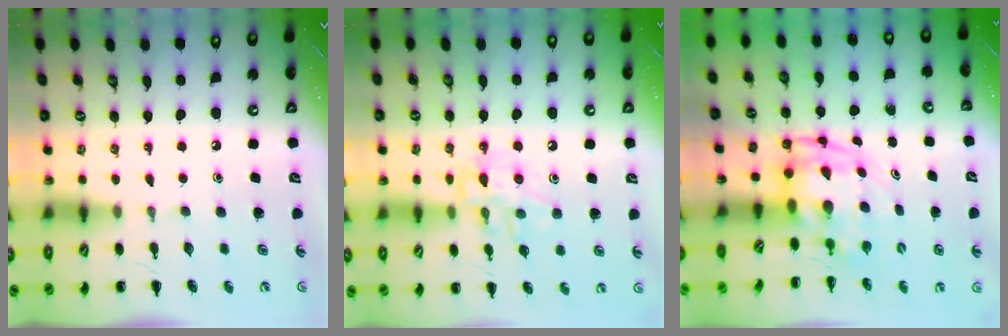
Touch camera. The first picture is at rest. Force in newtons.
{"total": 10.6, "press": 10.6, "slide": 0.6}
{"total": 3.7, "press": 3.7, "slide": 0.8}